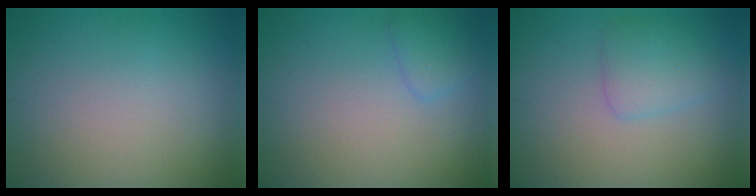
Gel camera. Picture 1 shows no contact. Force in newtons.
{"total": 1.5, "press": 1.5, "slide": 0.0}
{"total": 2.2, "press": 2.2, "slide": 0.1}